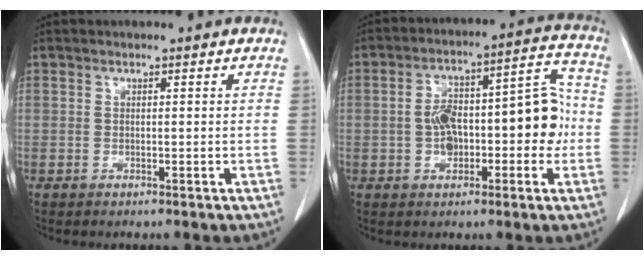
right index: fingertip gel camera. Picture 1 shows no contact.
{"total": 13.0, "force": [-1.2, 5.4, 11.8], "torque": [-0.179, 0.052, -0.014]}